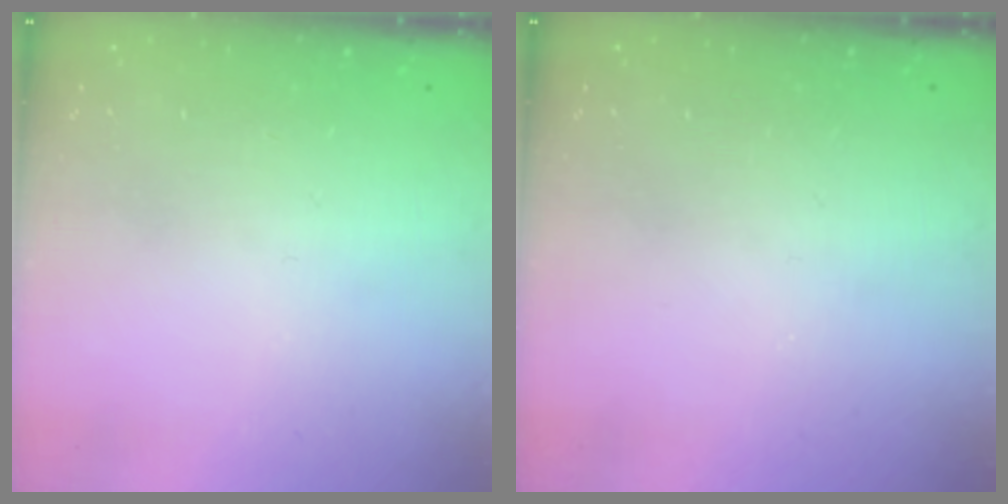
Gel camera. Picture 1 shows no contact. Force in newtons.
{"total": 0.0}